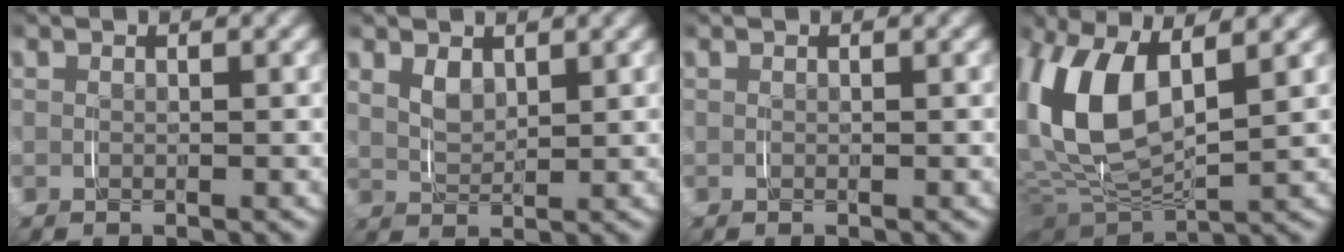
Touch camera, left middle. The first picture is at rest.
{"total": 2.4, "force": [1.4, 1.4, 1.4], "torque": [-0.034, -0.003, 0.029]}
{"total": 0.0}
{"total": 10.2, "force": [1.8, 6.1, 8.0], "torque": [-0.210, -0.002, 0.033]}